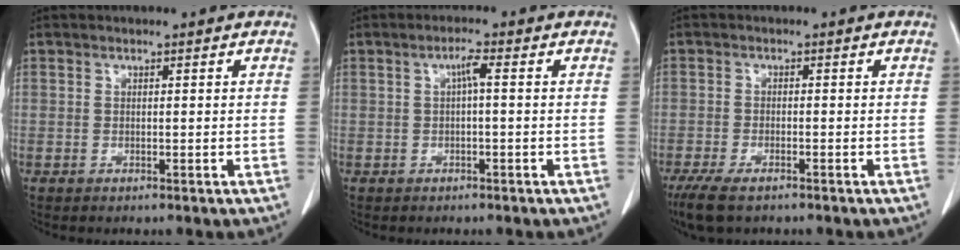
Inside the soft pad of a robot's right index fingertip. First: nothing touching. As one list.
[{"total": 2.1, "force": [0.2, 0.2, 2.0], "torque": [-0.037, 0.004, 0.004]}, {"total": 5.7, "force": [-4.2, 1.7, 3.5], "torque": [-0.068, -0.012, -0.069]}]